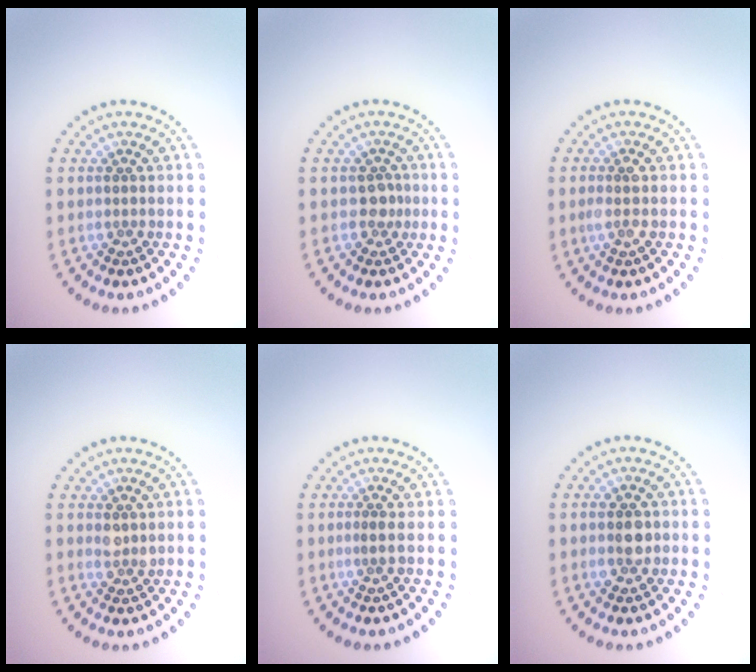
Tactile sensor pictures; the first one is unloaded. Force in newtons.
{"total": 1.5, "press": 1.1, "slide": 0.9}
{"total": 1.3, "press": 1.2, "slide": 0.6}
{"total": 1.5, "press": 1.4, "slide": 0.7}
{"total": 0.7, "press": 0.4, "slide": 0.5}
{"total": 2.5, "press": 2.5, "slide": 0.1}